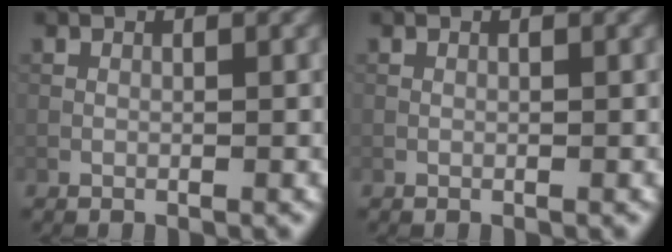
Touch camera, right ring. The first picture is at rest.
{"total": 0.0}